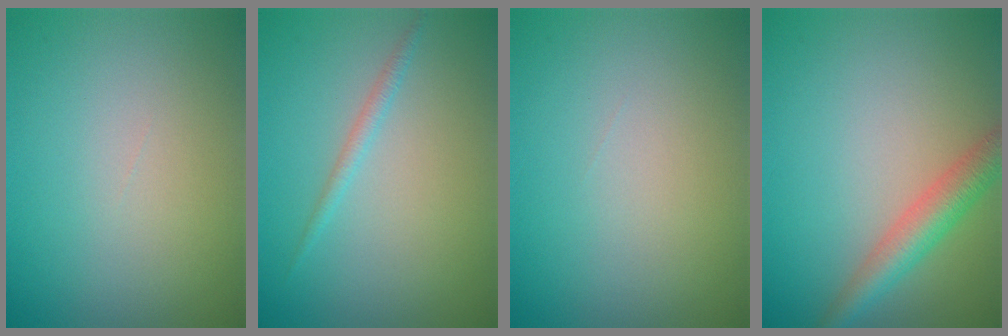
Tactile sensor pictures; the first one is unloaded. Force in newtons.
{"total": 1.2, "press": 1.2, "slide": 0.1}
{"total": 0.0}
{"total": 4.0, "press": 4.0, "slide": 0.1}